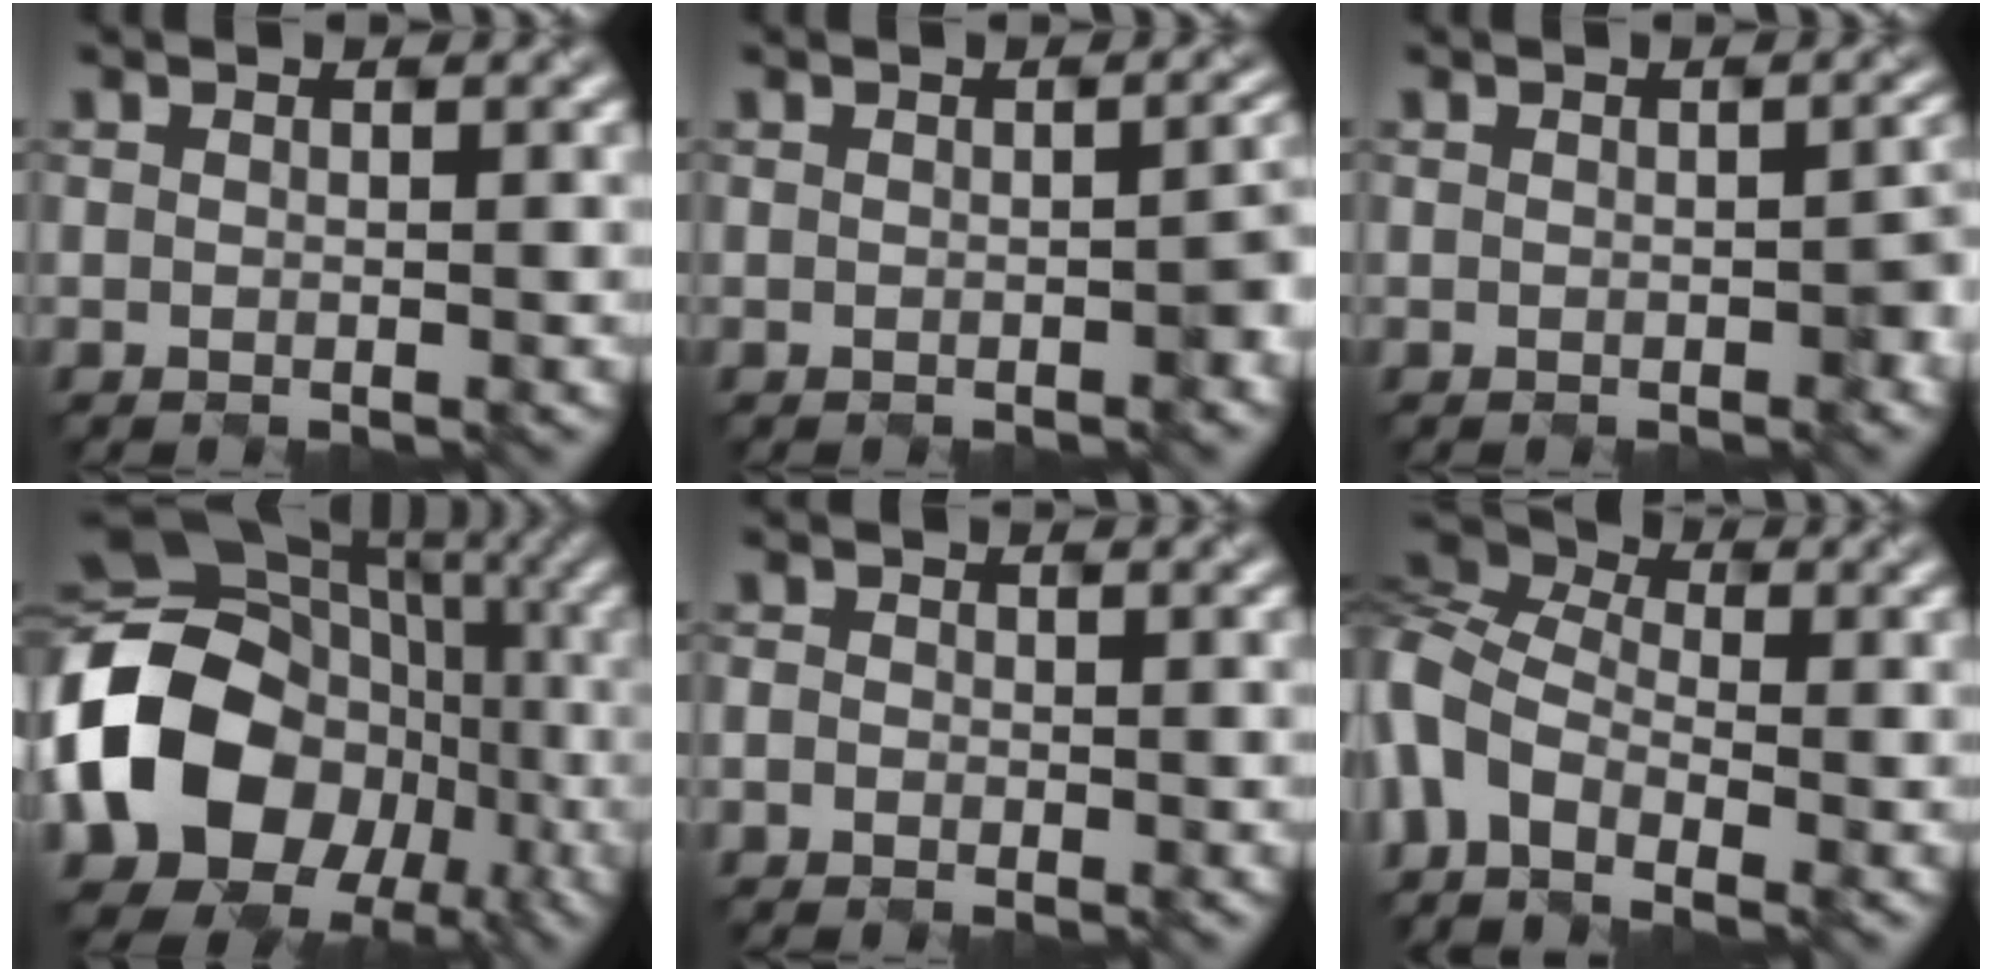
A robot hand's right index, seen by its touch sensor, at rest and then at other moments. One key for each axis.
{"total": 2.9, "fx": -0.6, "fy": 1.1, "fz": 2.7, "tx": -0.017, "ty": 0.014, "tz": 0.004}
{"total": 2.0, "fx": -0.5, "fy": 0.6, "fz": 1.8, "tx": -0.025, "ty": 0.009, "tz": 0.002}
{"total": 17.4, "fx": -4.6, "fy": 14.1, "fz": 9.0, "tx": -0.207, "ty": -0.009, "tz": -0.075}
{"total": 1.2, "fx": -1.1, "fy": 0.4, "fz": -0.1, "tx": -0.003, "ty": 0.002, "tz": -0.011}
{"total": 7.5, "fx": -3.4, "fy": 4.3, "fz": 5.1, "tx": -0.140, "ty": 0.004, "tz": -0.069}